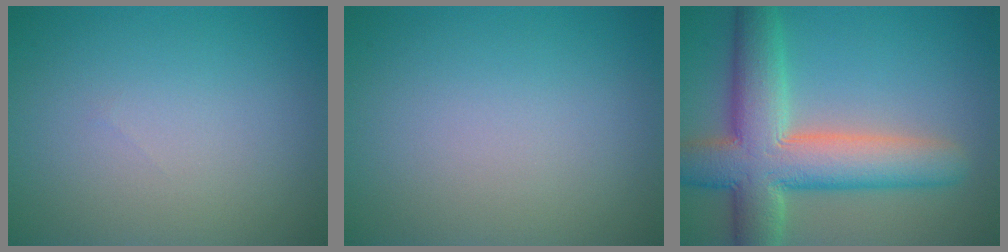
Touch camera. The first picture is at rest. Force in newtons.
{"total": 0.0}
{"total": 10.0, "press": 10.0, "slide": 0.4}